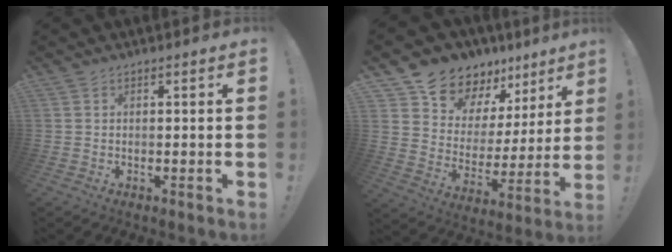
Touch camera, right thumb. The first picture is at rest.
{"total": 11.5, "force": [10.0, 5.6, 1.0], "torque": [-0.024, -0.095, 0.187]}